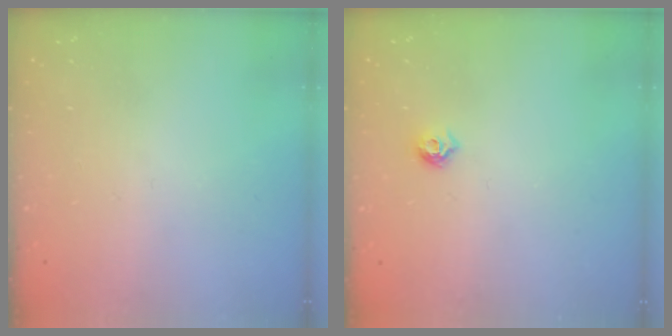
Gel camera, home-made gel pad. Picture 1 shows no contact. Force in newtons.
{"total": 5.1, "press": 5.0, "slide": 0.9}